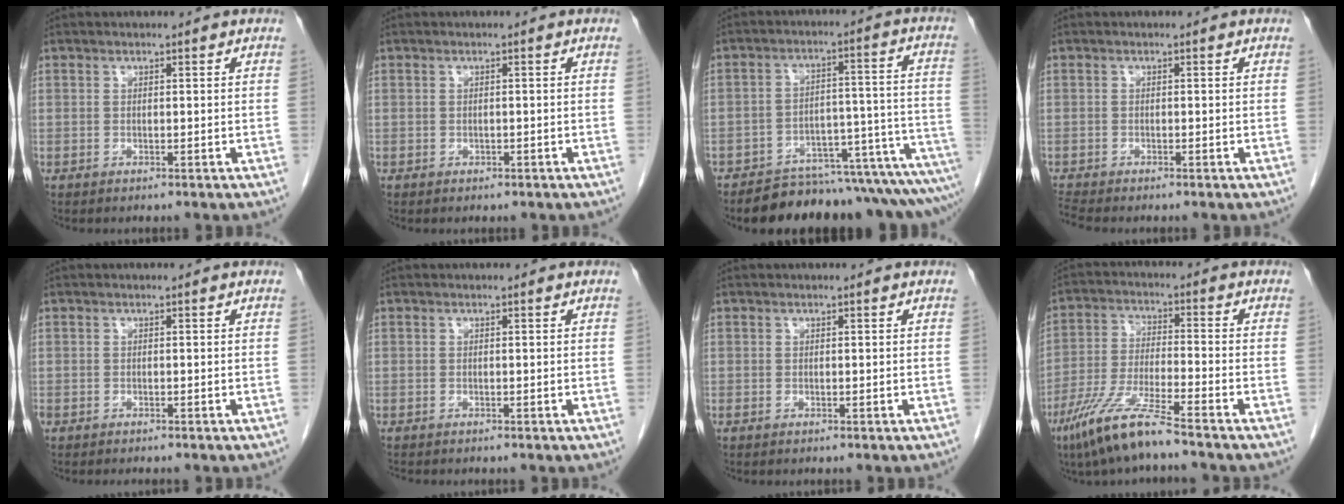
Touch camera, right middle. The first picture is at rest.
{"total": 0.5, "force": [-0.3, 0.4, 0.1], "torque": [-0.006, 0.002, -0.003]}
{"total": 18.1, "force": [-17.3, 2.1, 4.9], "torque": [0.003, 0.037, -0.222]}
{"total": 1.7, "force": [-1.5, -0.6, 0.0], "torque": [-0.016, -0.014, -0.032]}
{"total": 2.8, "force": [-2.3, 1.0, 1.2], "torque": [-0.021, -0.007, -0.031]}
{"total": 0.6, "force": [-0.6, -0.1, 0.1], "torque": [-0.011, -0.004, -0.014]}
{"total": 0.0}
{"total": 10.0, "force": [-7.2, 0.0, 7.0], "torque": [-0.147, -0.029, -0.141]}